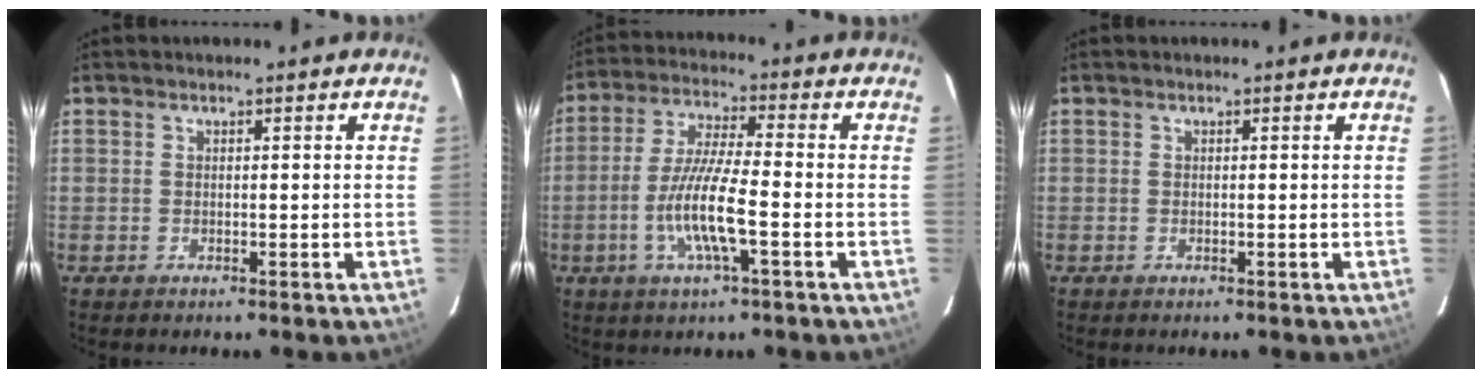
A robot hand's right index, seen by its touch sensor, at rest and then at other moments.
{"total": 10.4, "force": [-3.3, 0.8, 9.8], "torque": [-0.201, -0.004, -0.063]}
{"total": 0.0}